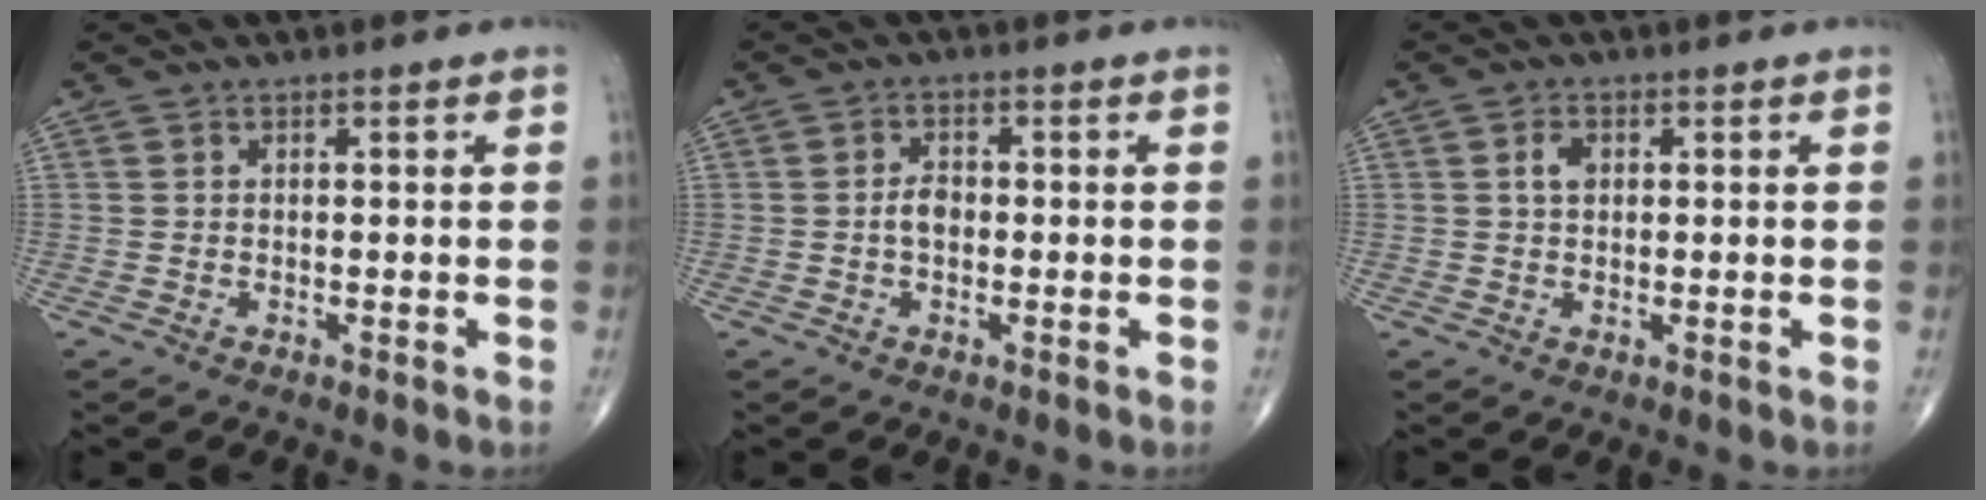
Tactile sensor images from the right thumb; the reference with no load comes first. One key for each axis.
{"total": 2.9, "fx": -0.4, "fy": 1.9, "fz": 2.1, "tx": -0.032, "ty": 0.007, "tz": -0.012}
{"total": 2.5, "fx": 0.6, "fy": 1.7, "fz": 1.8, "tx": -0.029, "ty": 0.004, "tz": 0.010}